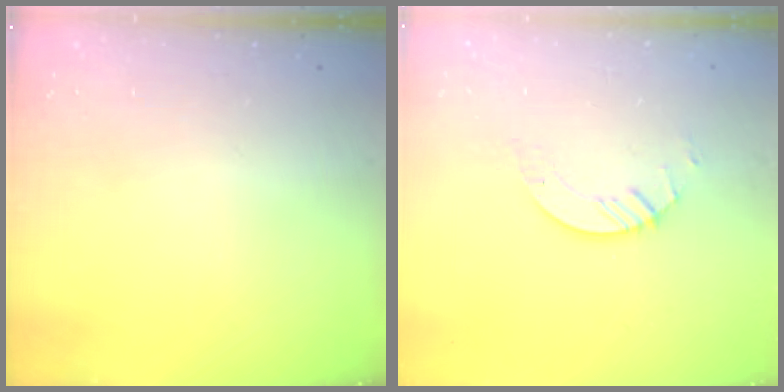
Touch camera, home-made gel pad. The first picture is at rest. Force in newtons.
{"total": 3.2, "press": 3.2, "slide": 0.3}